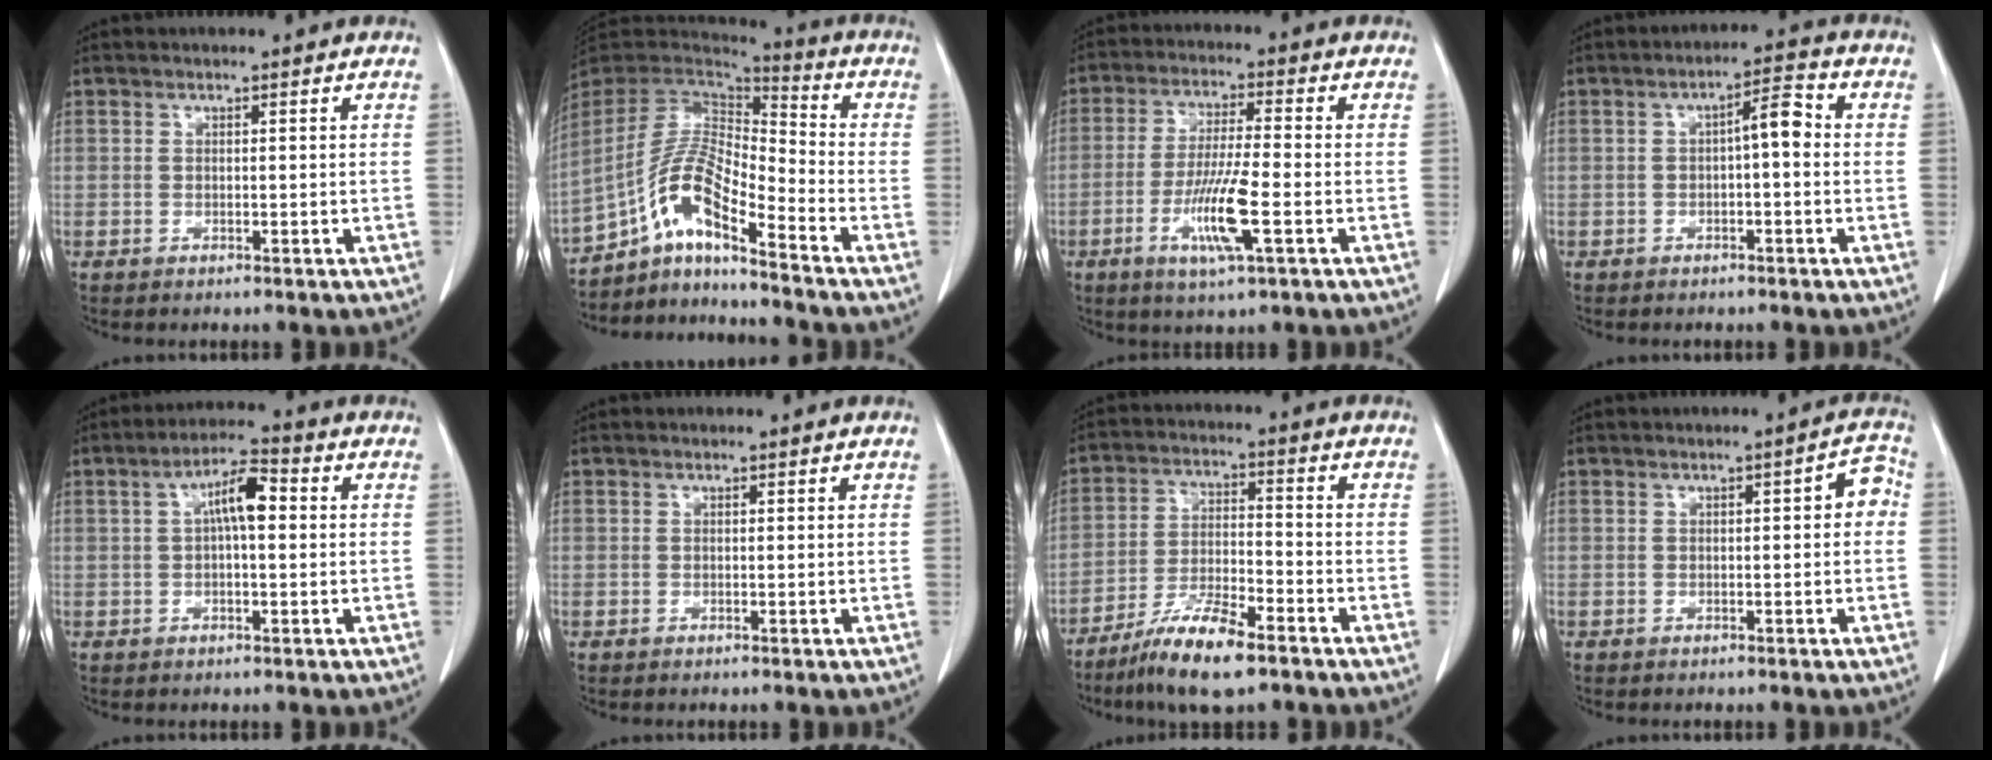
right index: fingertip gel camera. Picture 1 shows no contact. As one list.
[{"total": 12.4, "force": [-7.7, 2.0, 9.6], "torque": [-0.195, 0.016, -0.143]}, {"total": 9.3, "force": [-3.1, 0.4, 8.8], "torque": [-0.171, -0.013, -0.060]}, {"total": 4.5, "force": [0.1, 1.1, 4.4], "torque": [-0.065, 0.020, -0.001]}, {"total": 6.2, "force": [1.0, 1.6, 5.9], "torque": [-0.107, 0.022, 0.014]}, {"total": 0.0}, {"total": 10.3, "force": [-7.2, 1.8, 7.2], "torque": [-0.140, -0.018, -0.131]}, {"total": 3.4, "force": [0.1, 1.1, 3.2], "torque": [-0.031, 0.016, -0.003]}]